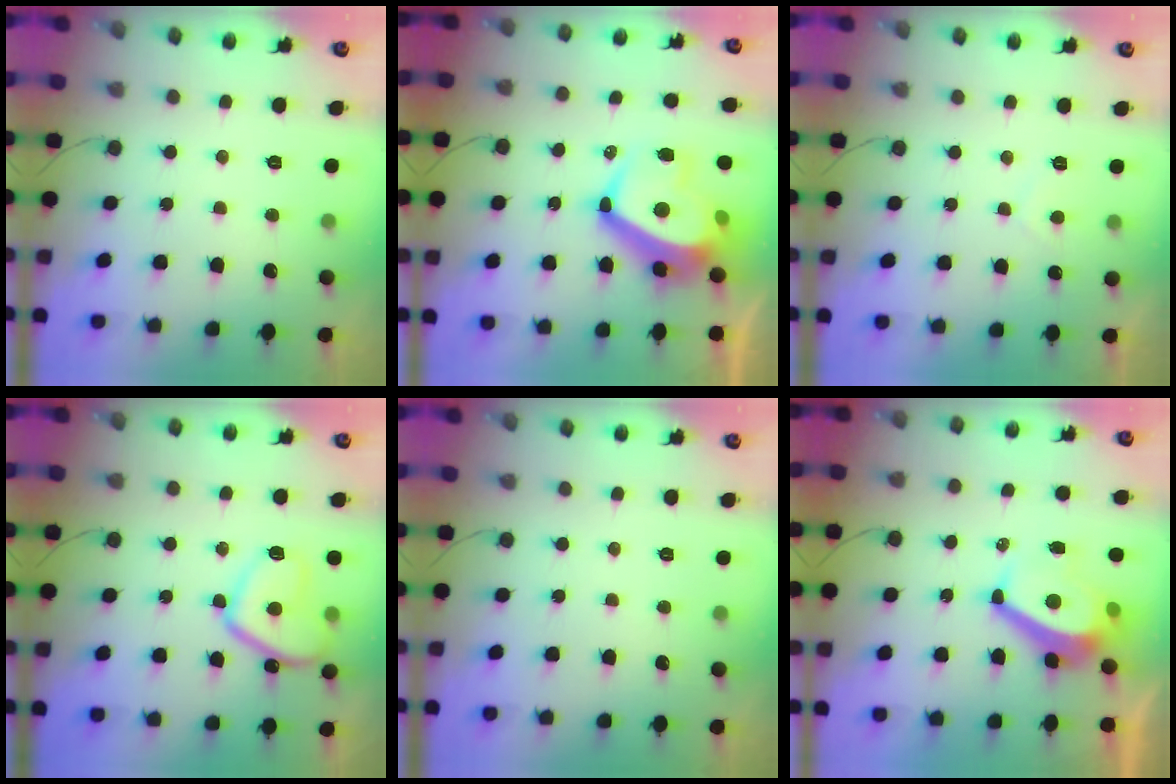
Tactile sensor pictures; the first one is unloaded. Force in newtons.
{"total": 16.7, "press": 16.5, "slide": 2.9}
{"total": 0.9, "press": 0.6, "slide": 0.7}
{"total": 11.9, "press": 11.9, "slide": 1.2}
{"total": 0.0}
{"total": 8.9, "press": 8.9, "slide": 1.1}